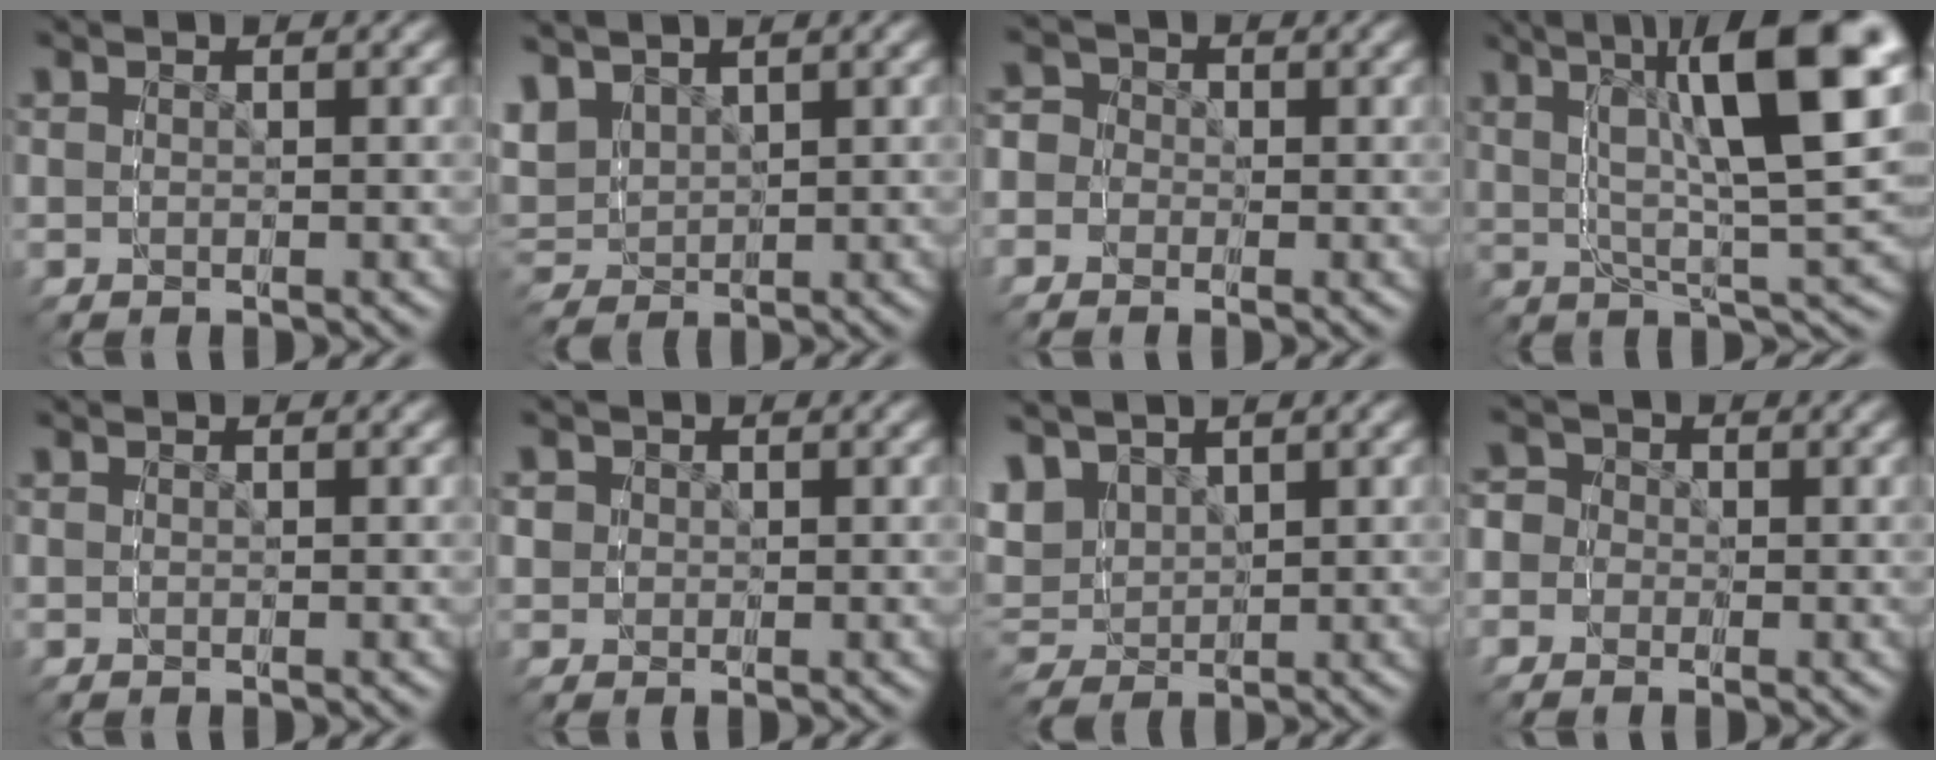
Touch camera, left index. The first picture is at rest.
{"total": 4.4, "force": [1.8, 3.6, 1.8], "torque": [-0.061, 0.003, 0.037]}
{"total": 3.8, "force": [0.1, 3.8, 0.2], "torque": [-0.007, -0.010, -0.001]}
{"total": 8.7, "force": [4.7, -0.1, 7.4], "torque": [-0.111, 0.052, 0.055]}
{"total": 0.0}
{"total": 2.5, "force": [0.8, 2.4, -0.1], "torque": [-0.005, -0.014, 0.019]}
{"total": 5.0, "force": [2.0, 4.3, 1.8], "torque": [-0.063, 0.000, 0.037]}
{"total": 4.3, "force": [0.3, 4.3, 0.2], "torque": [-0.011, -0.010, 0.002]}